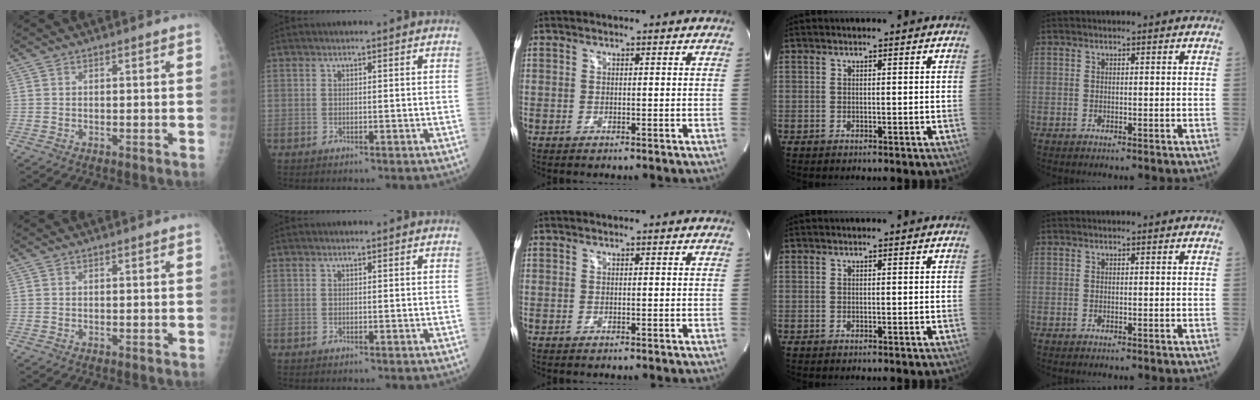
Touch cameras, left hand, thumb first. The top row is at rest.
{}